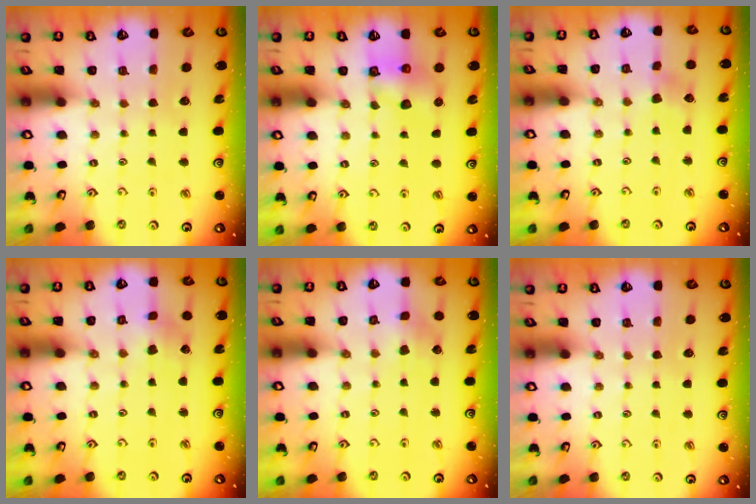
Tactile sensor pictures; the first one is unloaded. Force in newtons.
{"total": 8.8, "press": 8.8, "slide": 0.6}
{"total": 4.1, "press": 4.1, "slide": 0.5}
{"total": 2.9, "press": 2.9, "slide": 0.5}
{"total": 2.8, "press": 2.8, "slide": 0.1}
{"total": 0.0}